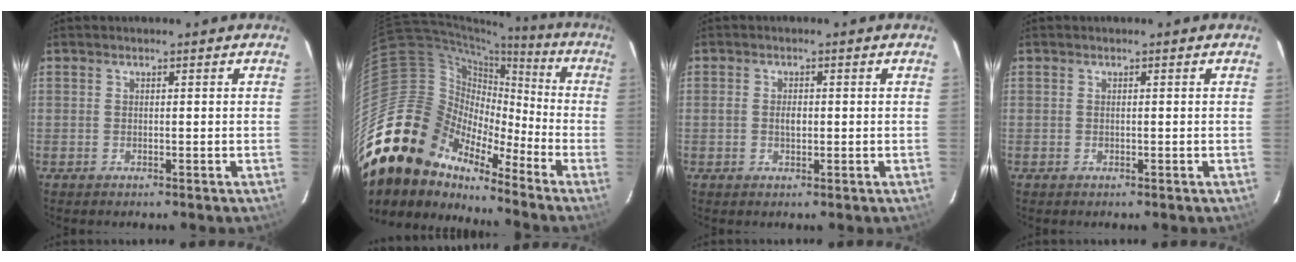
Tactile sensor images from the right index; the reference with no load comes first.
{"total": 19.2, "force": [-14.6, 11.3, 5.5], "torque": [-0.109, 0.035, -0.279]}
{"total": 1.9, "force": [-0.1, 1.1, 1.5], "torque": [-0.028, 0.002, -0.003]}
{"total": 0.0}